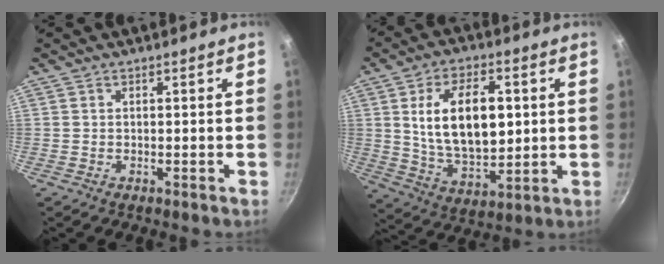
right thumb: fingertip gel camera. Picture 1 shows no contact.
{"total": 16.9, "force": [2.8, 9.5, 13.8], "torque": [-0.209, -0.012, 0.056]}